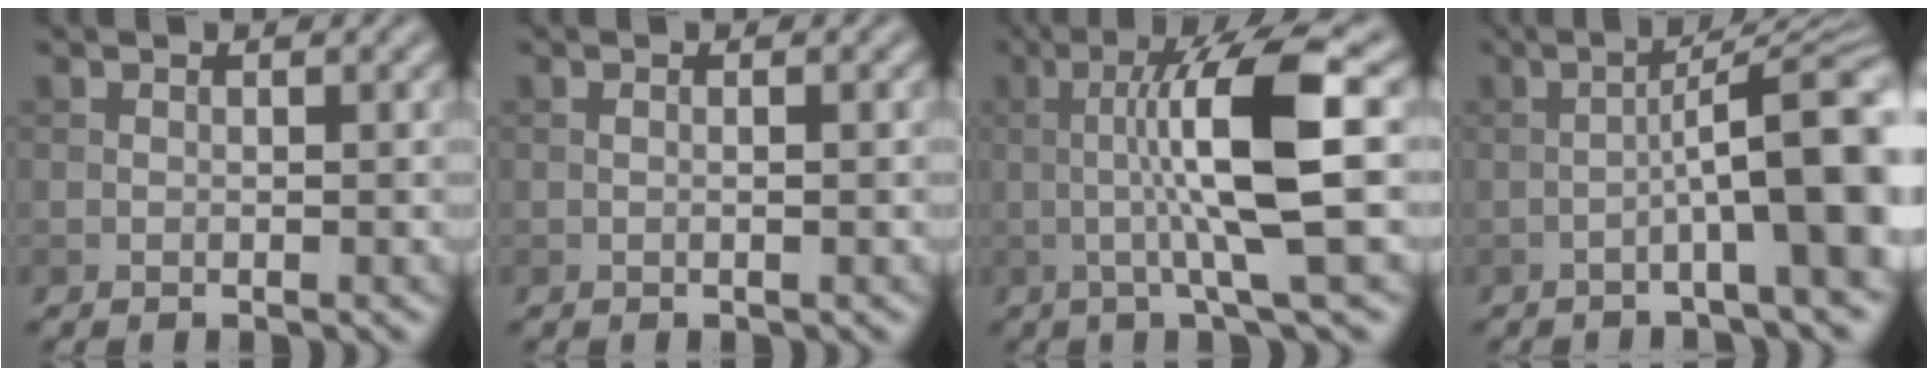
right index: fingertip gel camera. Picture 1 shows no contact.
{"total": 0.9, "force": [0.0, 0.2, 0.9], "torque": [-0.013, -0.002, -0.001]}
{"total": 9.3, "force": [0.0, 1.4, 9.2], "torque": [-0.141, 0.006, 0.001]}
{"total": 8.6, "force": [-1.9, 1.1, 8.3], "torque": [-0.116, 0.028, -0.037]}